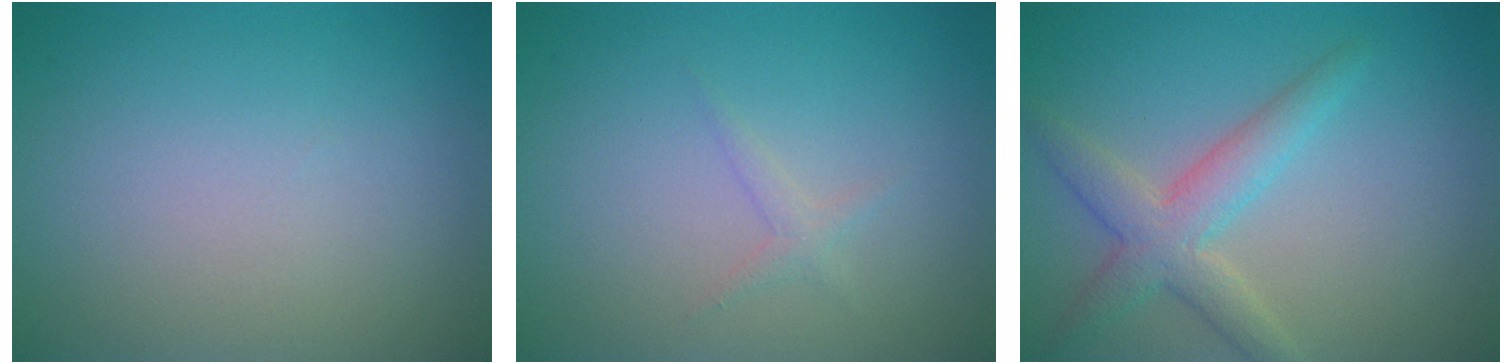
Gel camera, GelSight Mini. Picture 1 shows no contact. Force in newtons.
{"total": 0.9, "press": 0.9, "slide": 0.0}
{"total": 3.8, "press": 3.8, "slide": 0.1}